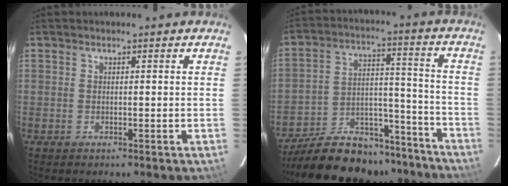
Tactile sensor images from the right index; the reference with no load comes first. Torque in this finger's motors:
{"motor_torque": [1.24, -0.90, 0.84, 0.13]}